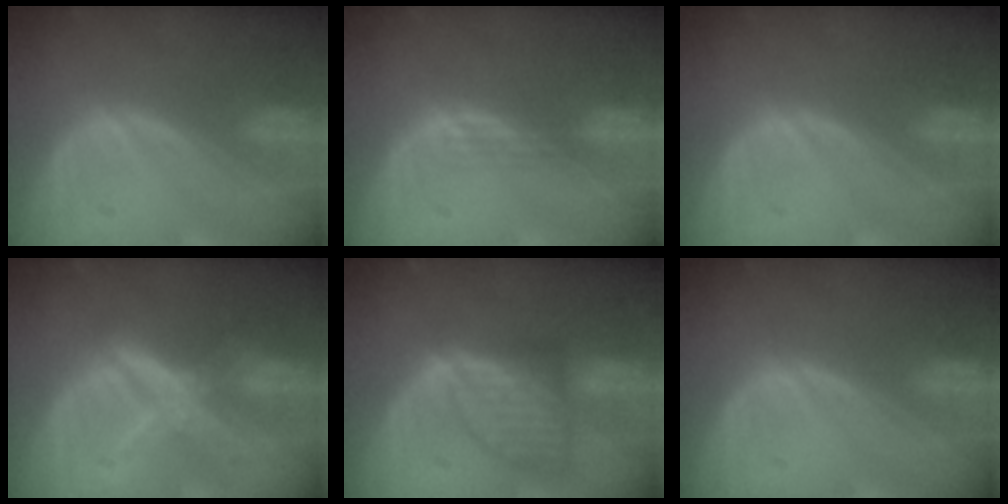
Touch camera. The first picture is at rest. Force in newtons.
{"total": 1.8, "press": 1.3, "slide": 1.2}
{"total": 0.0}
{"total": 6.7, "press": 5.9, "slide": 3.2}
{"total": 7.3, "press": 6.8, "slide": 2.7}
{"total": 0.0}